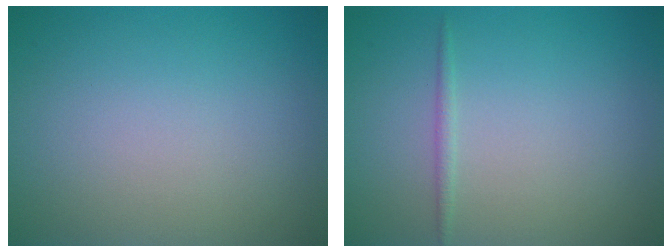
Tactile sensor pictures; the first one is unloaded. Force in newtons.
{"total": 0.7, "press": 0.7, "slide": 0.0}